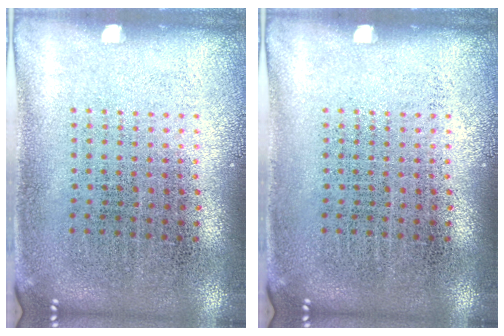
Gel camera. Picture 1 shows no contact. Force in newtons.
{"total": 0.0}